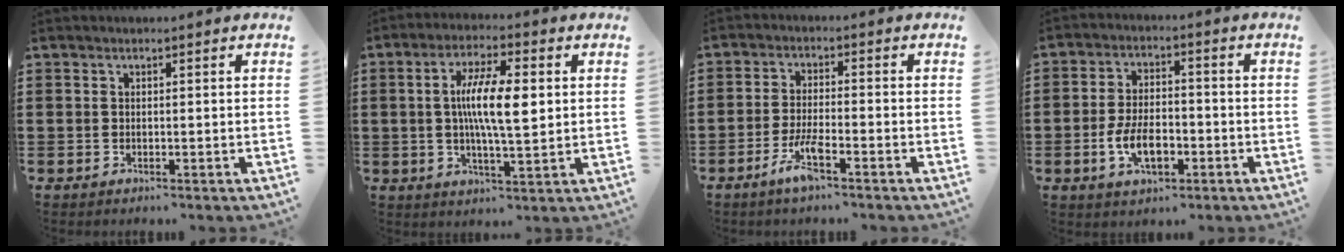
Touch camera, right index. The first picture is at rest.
{"total": 9.1, "force": [1.1, 2.2, 8.8], "torque": [-0.166, 0.004, 0.019]}
{"total": 5.0, "force": [-3.0, 0.6, 3.9], "torque": [-0.091, -0.010, -0.059]}
{"total": 6.7, "force": [-2.3, 3.3, 5.4], "torque": [-0.119, -0.001, -0.046]}